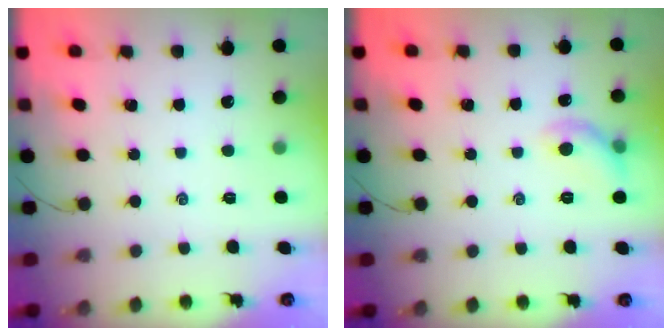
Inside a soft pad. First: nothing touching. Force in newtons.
{"total": 7.6, "press": 7.5, "slide": 0.7}